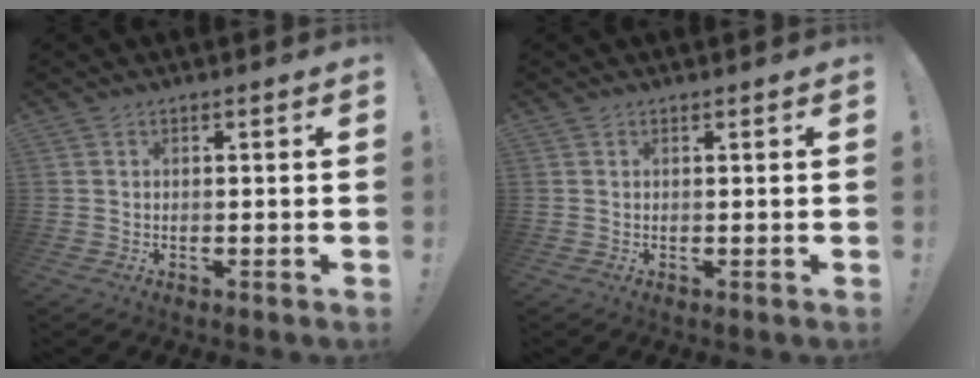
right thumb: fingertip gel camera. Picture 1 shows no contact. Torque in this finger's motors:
{"motor_torque": [-0.20, 0.05, -0.08, -0.01, -0.01]}